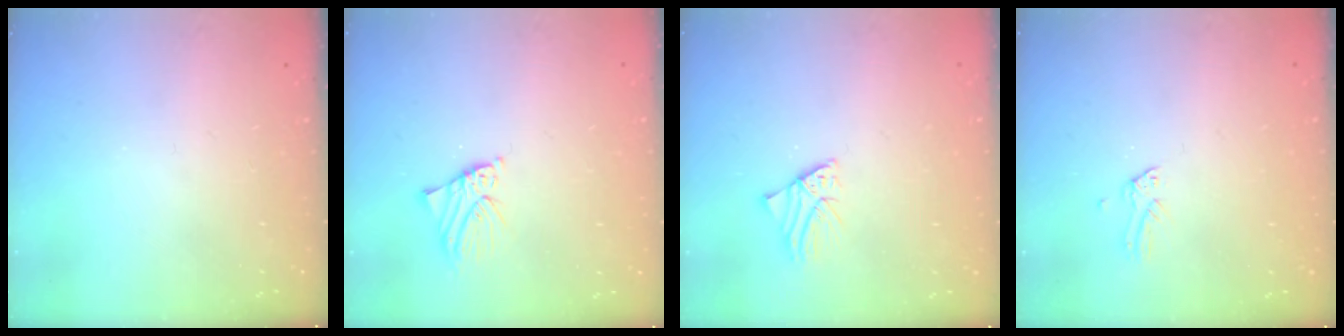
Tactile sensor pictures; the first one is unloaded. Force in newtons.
{"total": 2.7, "press": 2.7, "slide": 0.4}
{"total": 1.7, "press": 1.7, "slide": 0.1}
{"total": 0.0}